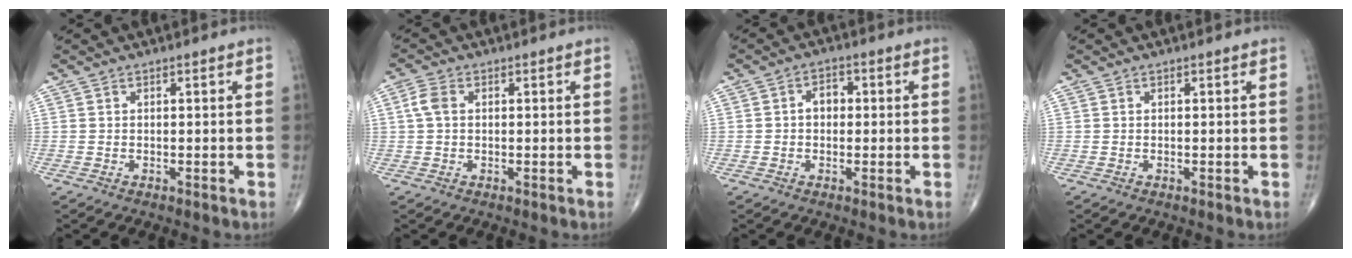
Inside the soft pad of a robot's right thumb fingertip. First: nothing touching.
{"total": 3.2, "force": [0.5, 2.1, 2.4], "torque": [-0.057, 0.009, 0.007]}
{"total": 3.4, "force": [0.0, 2.5, 2.3], "torque": [-0.025, 0.014, -0.006]}
{"total": 0.0}